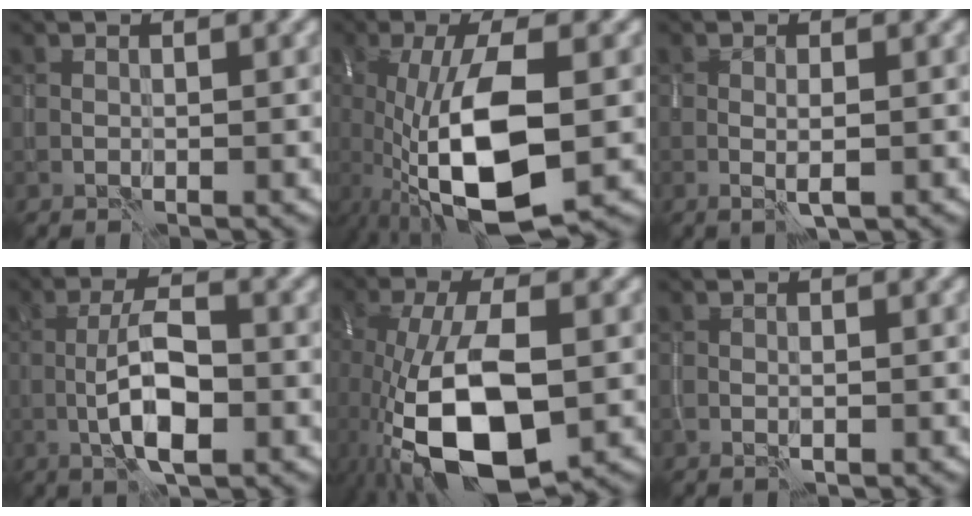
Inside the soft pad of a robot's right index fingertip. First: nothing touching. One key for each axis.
{"total": 11.3, "fx": -2.0, "fy": 4.2, "fz": 10.3, "tx": -0.201, "ty": -0.011, "tz": -0.031}
{"total": 1.7, "fx": -0.3, "fy": 0.2, "fz": 1.6, "tx": -0.029, "ty": -0.002, "tz": -0.003}
{"total": 5.5, "fx": -1.8, "fy": 1.8, "fz": 4.9, "tx": -0.089, "ty": 0.008, "tz": -0.037}
{"total": 13.3, "fx": -3.8, "fy": 6.2, "fz": 11.2, "tx": -0.219, "ty": -0.017, "tz": -0.062}
{"total": 0.7, "fx": -0.3, "fy": 0.2, "fz": 0.6, "tx": -0.010, "ty": -0.002, "tz": -0.004}